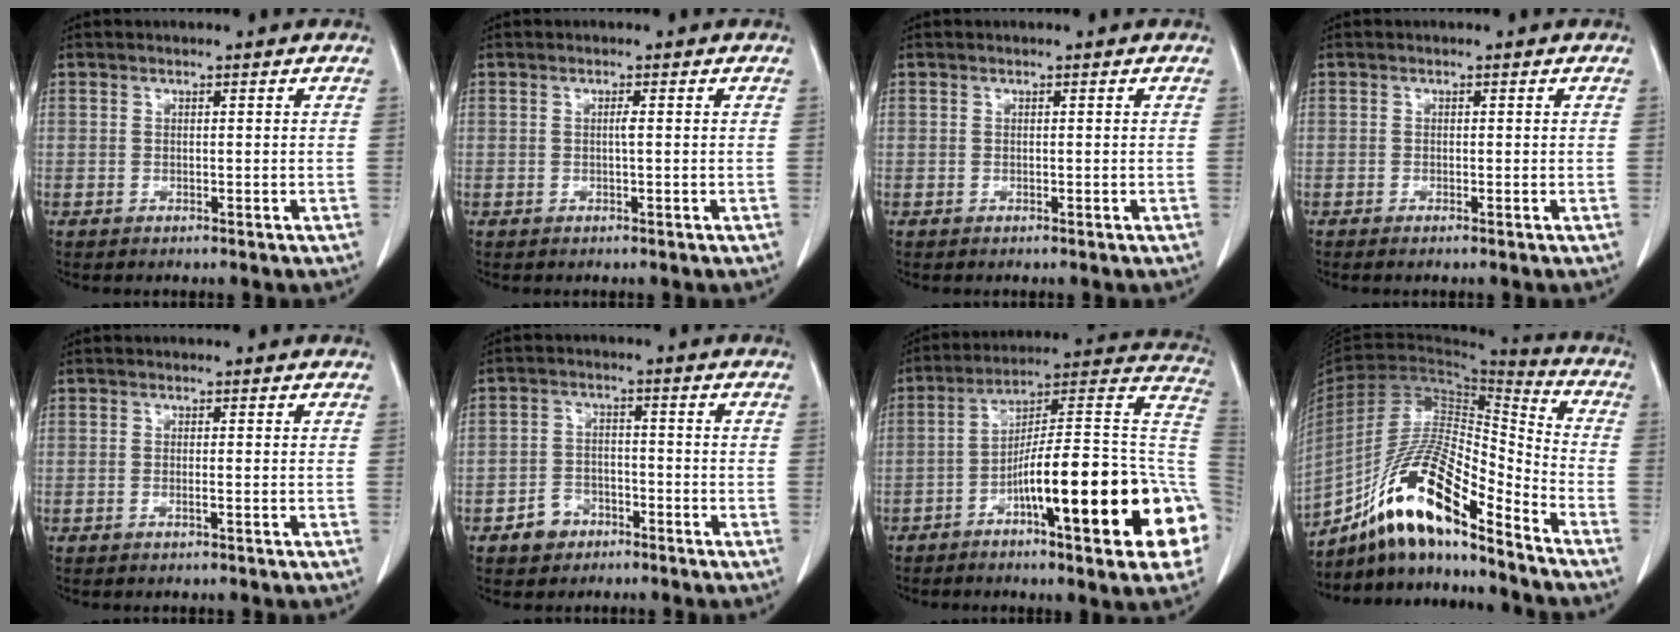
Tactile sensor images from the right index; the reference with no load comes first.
{"total": 0.7, "force": [0.0, -0.1, 0.7], "torque": [-0.013, 0.000, -0.001]}
{"total": 0.0}
{"total": 0.5, "force": [-0.4, 0.0, 0.4], "torque": [-0.008, -0.001, -0.007]}
{"total": 0.7, "force": [-0.3, -0.2, 0.6], "torque": [-0.011, 0.000, -0.004]}
{"total": 4.5, "force": [-2.6, 3.5, 1.1], "torque": [-0.017, 0.011, -0.041]}
{"total": 24.2, "force": [-7.7, 2.9, 22.7], "torque": [-0.245, 0.018, -0.113]}
{"total": 17.7, "force": [-12.5, 2.8, 12.2], "torque": [-0.228, 0.008, -0.223]}